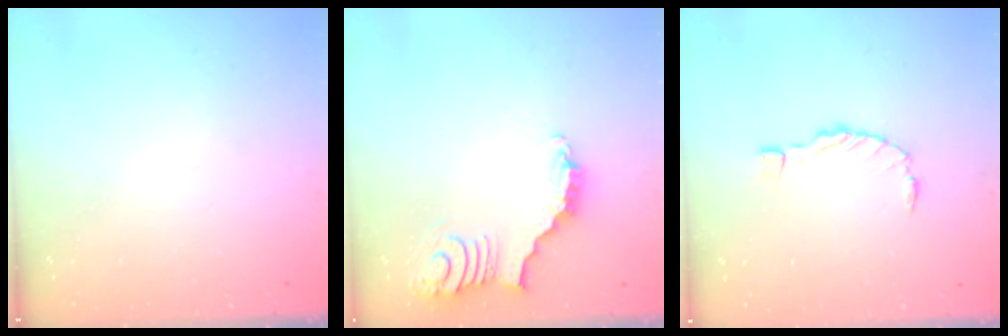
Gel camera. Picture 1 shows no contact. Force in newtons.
{"total": 3.9, "press": 3.9, "slide": 0.7}
{"total": 0.0}